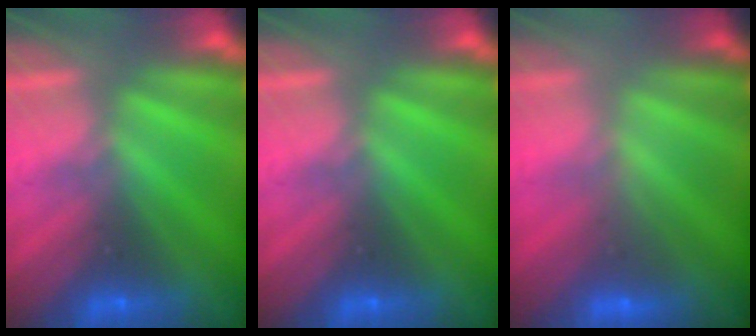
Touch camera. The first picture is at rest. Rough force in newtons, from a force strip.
{"total": 0.0}
{"total": 2.1}